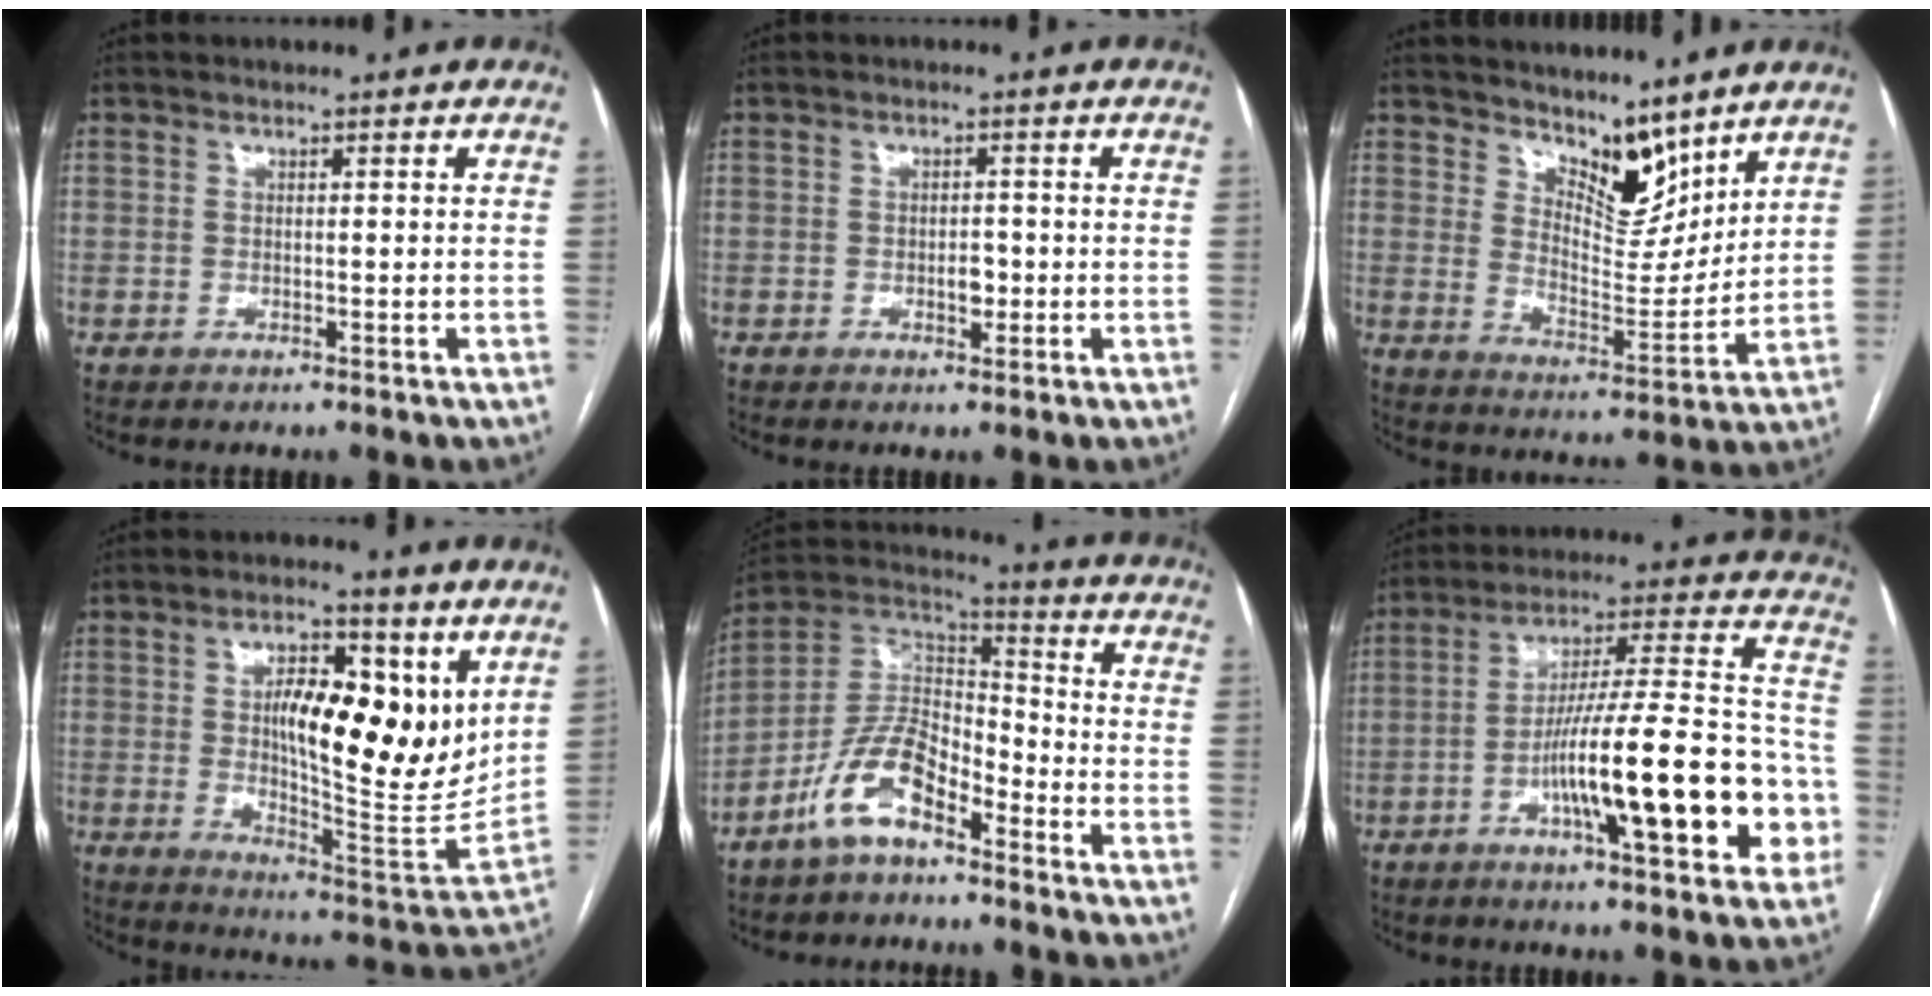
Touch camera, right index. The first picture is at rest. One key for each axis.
{"total": 2.2, "fx": -0.6, "fy": 1.2, "fz": 1.8, "tx": -0.024, "ty": 0.003, "tz": -0.006}
{"total": 9.0, "fx": 7.3, "fy": 3.3, "fz": 4.0, "tx": -0.064, "ty": -0.008, "tz": 0.135}
{"total": 17.6, "fx": 5.4, "fy": 5.9, "fz": 15.7, "tx": -0.233, "ty": -0.003, "tz": 0.092}
{"total": 11.1, "fx": -6.9, "fy": 4.4, "fz": 7.5, "tx": -0.163, "ty": 0.019, "tz": -0.136}
{"total": 21.3, "fx": -6.9, "fy": 3.4, "fz": 19.8, "tx": -0.263, "ty": 0.026, "tz": -0.099}